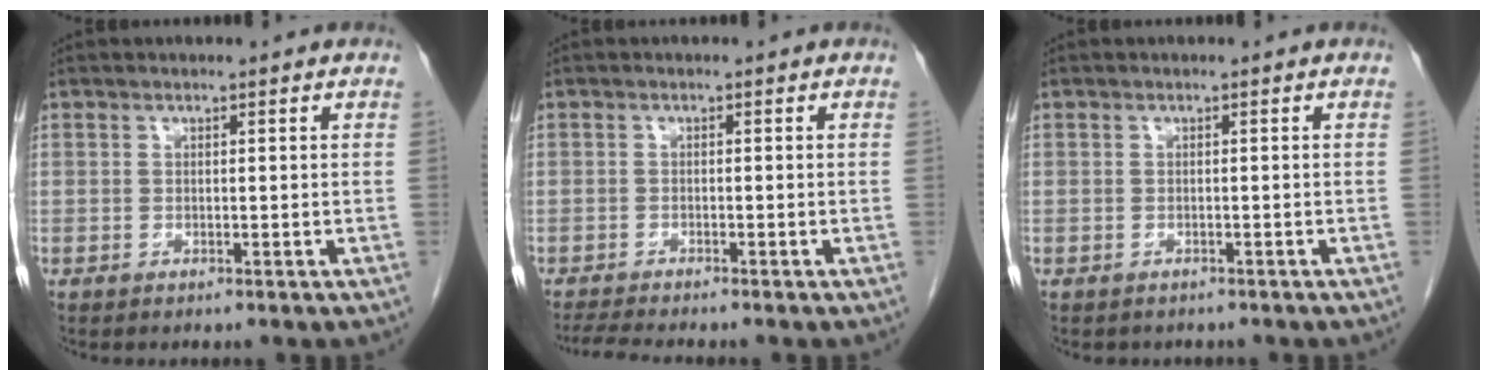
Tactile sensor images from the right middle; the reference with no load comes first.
{"total": 4.3, "force": [-3.9, -0.3, 1.8], "torque": [-0.031, -0.015, -0.065]}
{"total": 0.7, "force": [-0.6, 0.3, 0.1], "torque": [-0.010, 0.000, -0.010]}